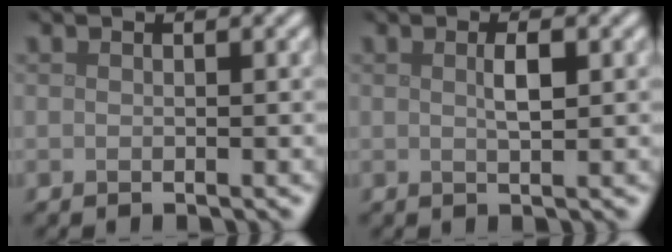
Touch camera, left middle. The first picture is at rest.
{"total": 1.6, "force": [0.4, 0.3, 1.5], "torque": [-0.028, 0.003, 0.006]}